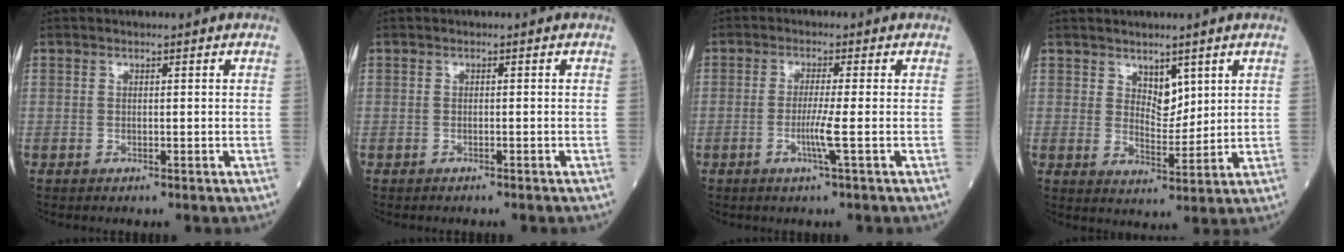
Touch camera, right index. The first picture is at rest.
{"total": 1.9, "force": [-1.4, 0.9, 0.9], "torque": [-0.027, -0.004, -0.014]}
{"total": 3.8, "force": [-1.2, -0.5, 3.6], "torque": [-0.076, -0.008, -0.025]}
{"total": 5.6, "force": [2.9, 3.1, 3.7], "torque": [-0.071, -0.001, 0.062]}